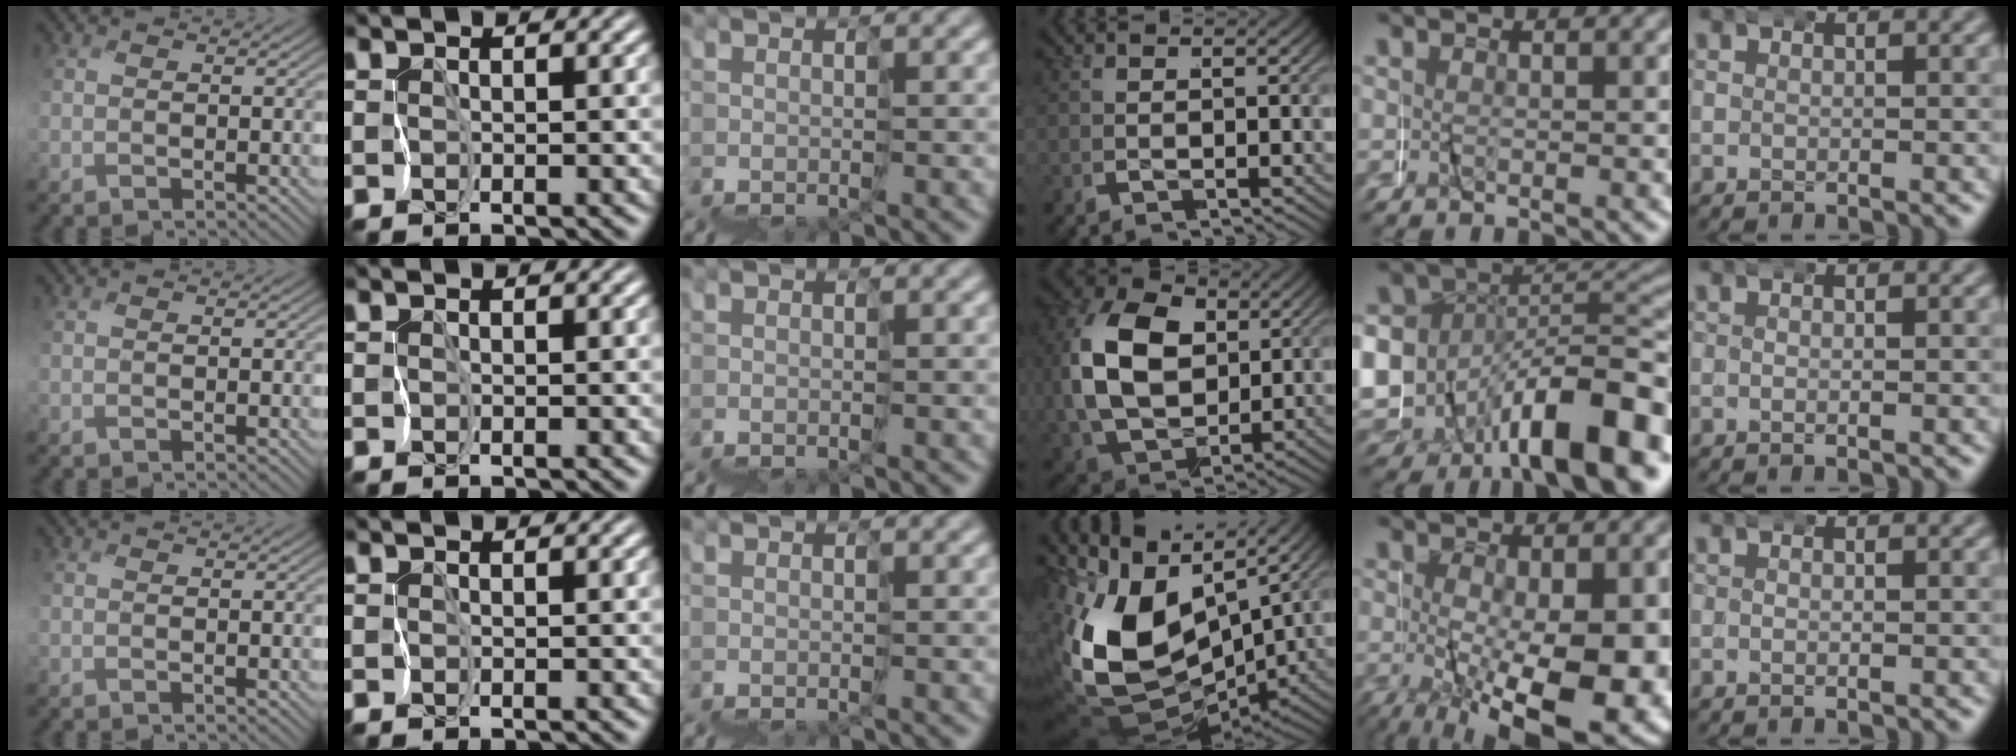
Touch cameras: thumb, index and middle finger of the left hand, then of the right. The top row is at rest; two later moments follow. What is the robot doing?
{"motion": "wrap", "object": "napkin"}